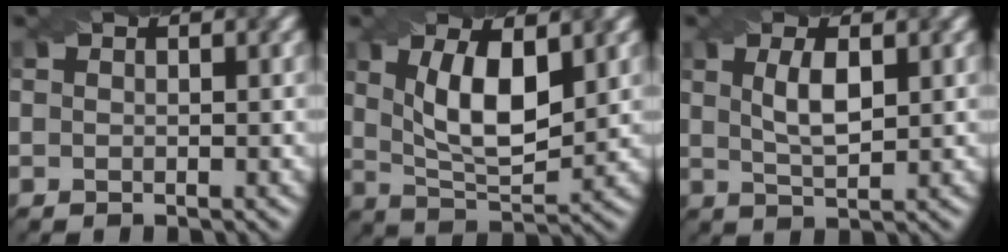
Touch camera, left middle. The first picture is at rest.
{"total": 6.8, "force": [1.6, 2.8, 6.0], "torque": [-0.113, -0.002, 0.034]}
{"total": 2.9, "force": [0.6, 1.0, 2.7], "torque": [-0.056, 0.001, 0.016]}